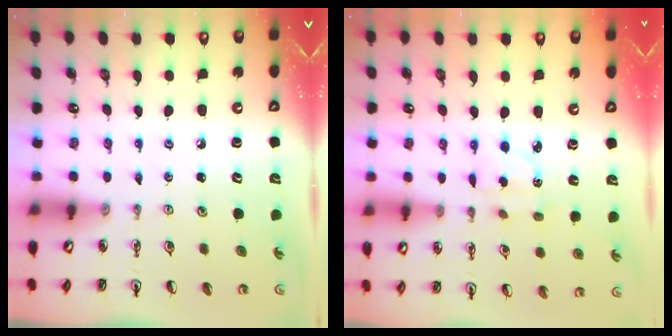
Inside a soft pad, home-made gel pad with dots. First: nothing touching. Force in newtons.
{"total": 2.2, "press": 2.2, "slide": 0.6}